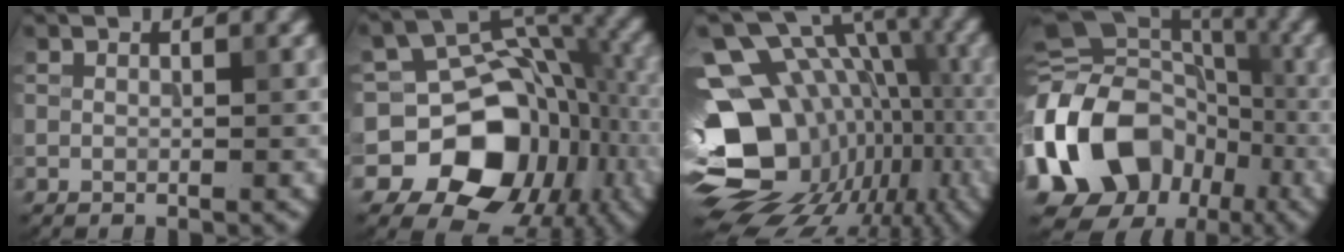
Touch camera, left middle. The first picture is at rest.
{"total": 13.2, "force": [-4.8, 10.2, 6.8], "torque": [-0.101, 0.005, -0.092]}
{"total": 17.3, "force": [-4.1, 12.4, 11.4], "torque": [-0.174, 0.014, -0.053]}
{"total": 15.0, "force": [-5.1, 11.3, 8.4], "torque": [-0.174, 0.006, -0.106]}